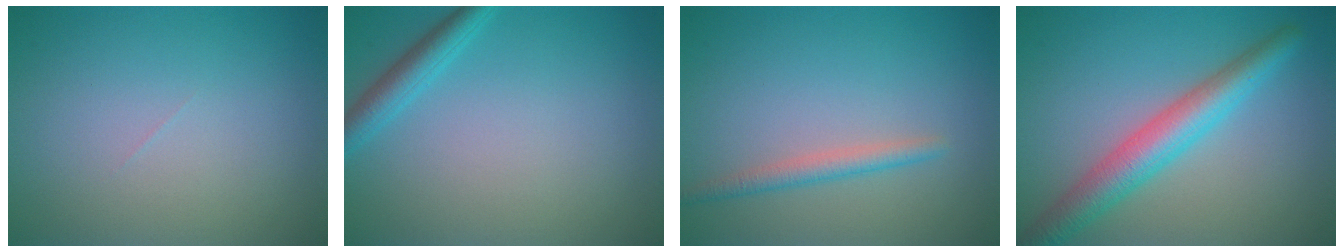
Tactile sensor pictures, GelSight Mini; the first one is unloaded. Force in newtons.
{"total": 2.3, "press": 2.3, "slide": 0.2}
{"total": 1.9, "press": 1.9, "slide": 0.0}
{"total": 5.1, "press": 5.1, "slide": 0.1}